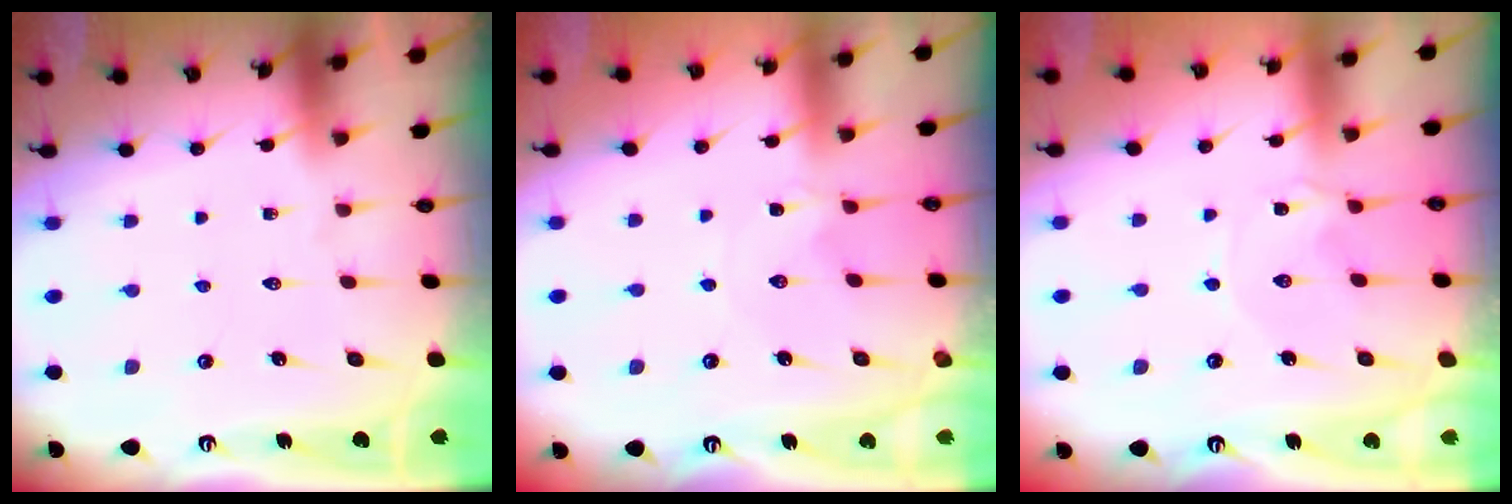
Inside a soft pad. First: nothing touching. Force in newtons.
{"total": 0.0}
{"total": 0.7, "press": 0.6, "slide": 0.3}